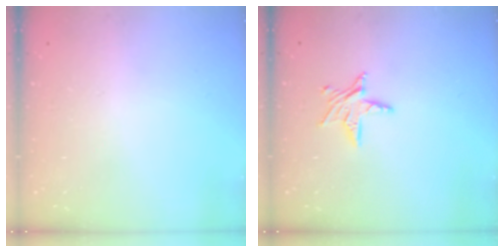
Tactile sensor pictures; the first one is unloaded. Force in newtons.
{"total": 7.0, "press": 7.0, "slide": 0.5}